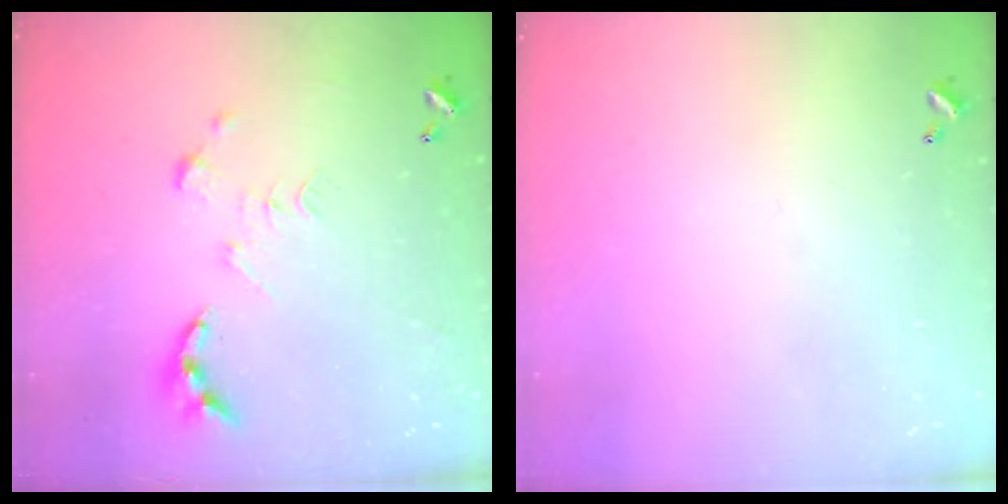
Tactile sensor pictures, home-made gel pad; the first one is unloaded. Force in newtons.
{"total": 0.0}